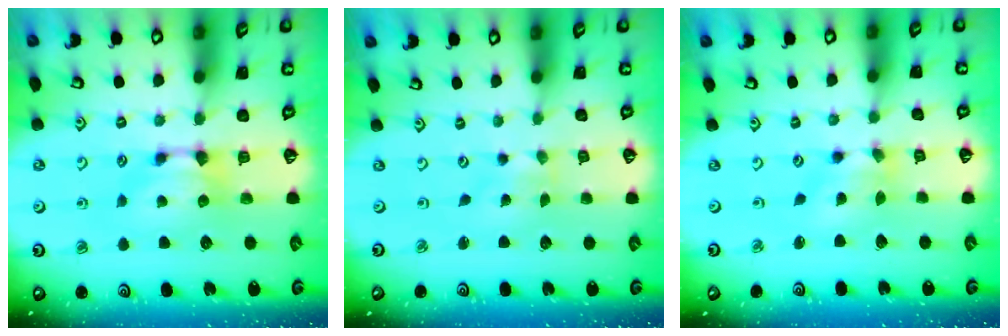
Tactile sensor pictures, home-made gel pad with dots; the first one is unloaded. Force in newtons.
{"total": 4.8, "press": 4.8, "slide": 0.7}
{"total": 2.2, "press": 1.7, "slide": 1.4}